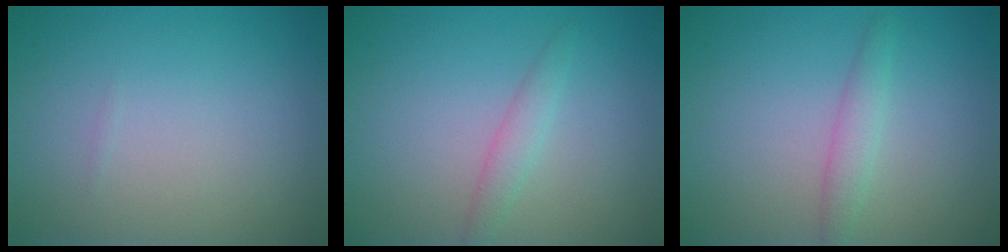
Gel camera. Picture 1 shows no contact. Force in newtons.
{"total": 1.6, "press": 1.6, "slide": 0.0}
{"total": 1.7, "press": 1.7, "slide": 0.0}